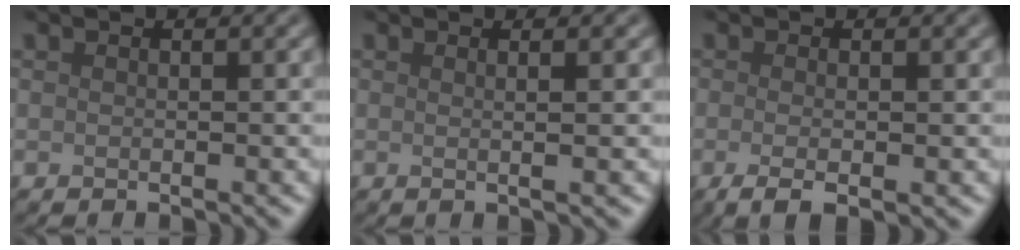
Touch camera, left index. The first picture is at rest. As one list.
[{"total": 2.5, "force": [0.5, 0.9, 2.3], "torque": [-0.028, 0.007, -0.017]}, {"total": 2.9, "force": [-0.7, 0.8, 2.7], "torque": [-0.048, -0.010, -0.013]}]